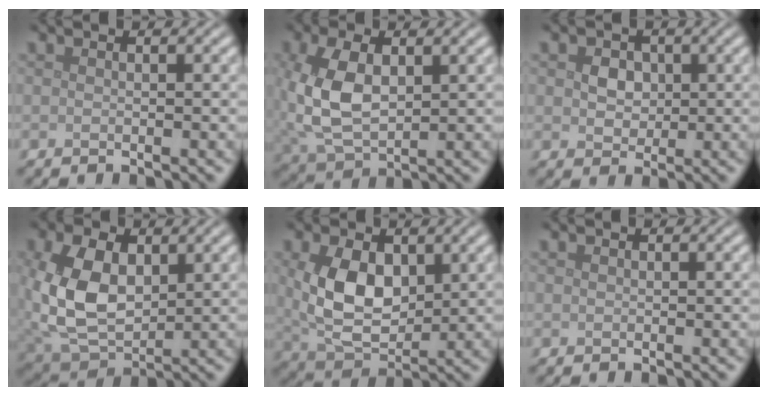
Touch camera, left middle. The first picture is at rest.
{"total": 6.9, "force": [0.6, 4.2, 5.5], "torque": [-0.139, -0.001, 0.016]}
{"total": 2.1, "force": [0.5, 1.8, 1.0], "torque": [-0.022, -0.001, 0.004]}
{"total": 9.3, "force": [0.9, 6.1, 6.9], "torque": [-0.176, -0.006, 0.024]}
{"total": 7.4, "force": [1.3, 4.7, 5.6], "torque": [-0.124, -0.005, 0.032]}
{"total": 0.0}